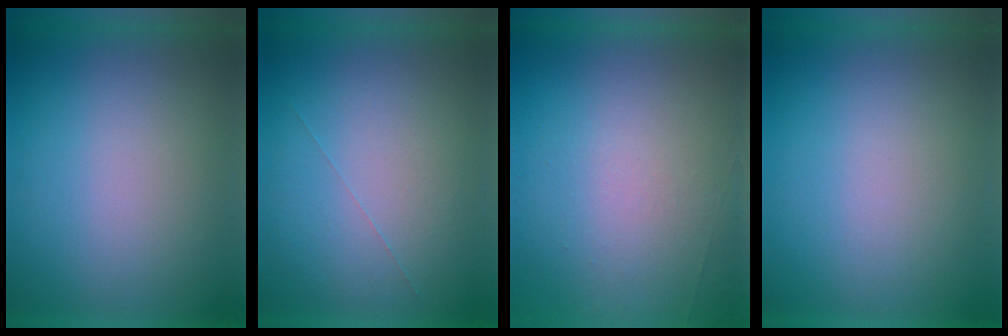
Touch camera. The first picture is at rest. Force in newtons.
{"total": 1.0}
{"total": 6.9}
{"total": 0.0}